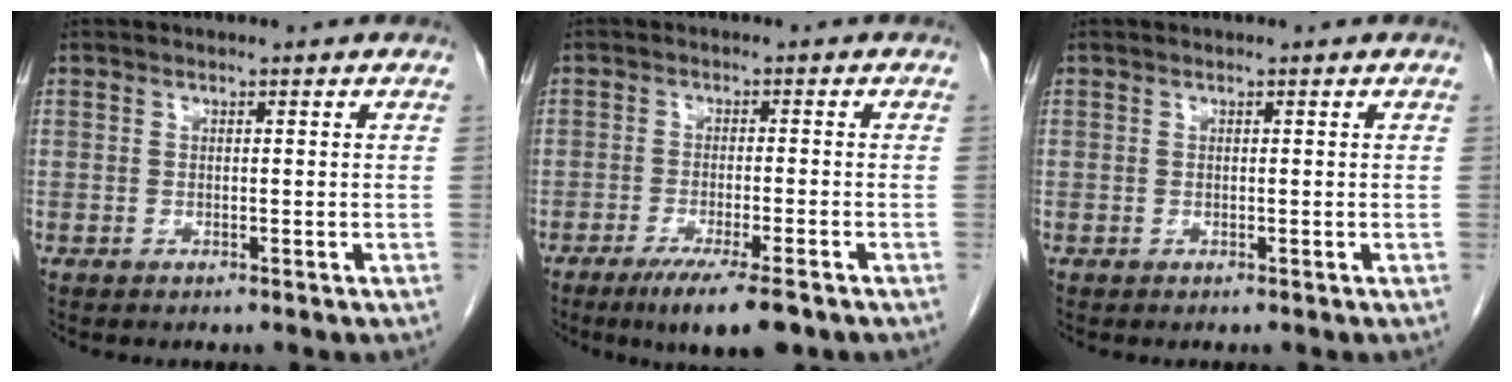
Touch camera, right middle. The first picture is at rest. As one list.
[{"total": 8.1, "force": [-5.5, 0.6, 5.8], "torque": [-0.087, -0.018, -0.085]}, {"total": 0.0}]